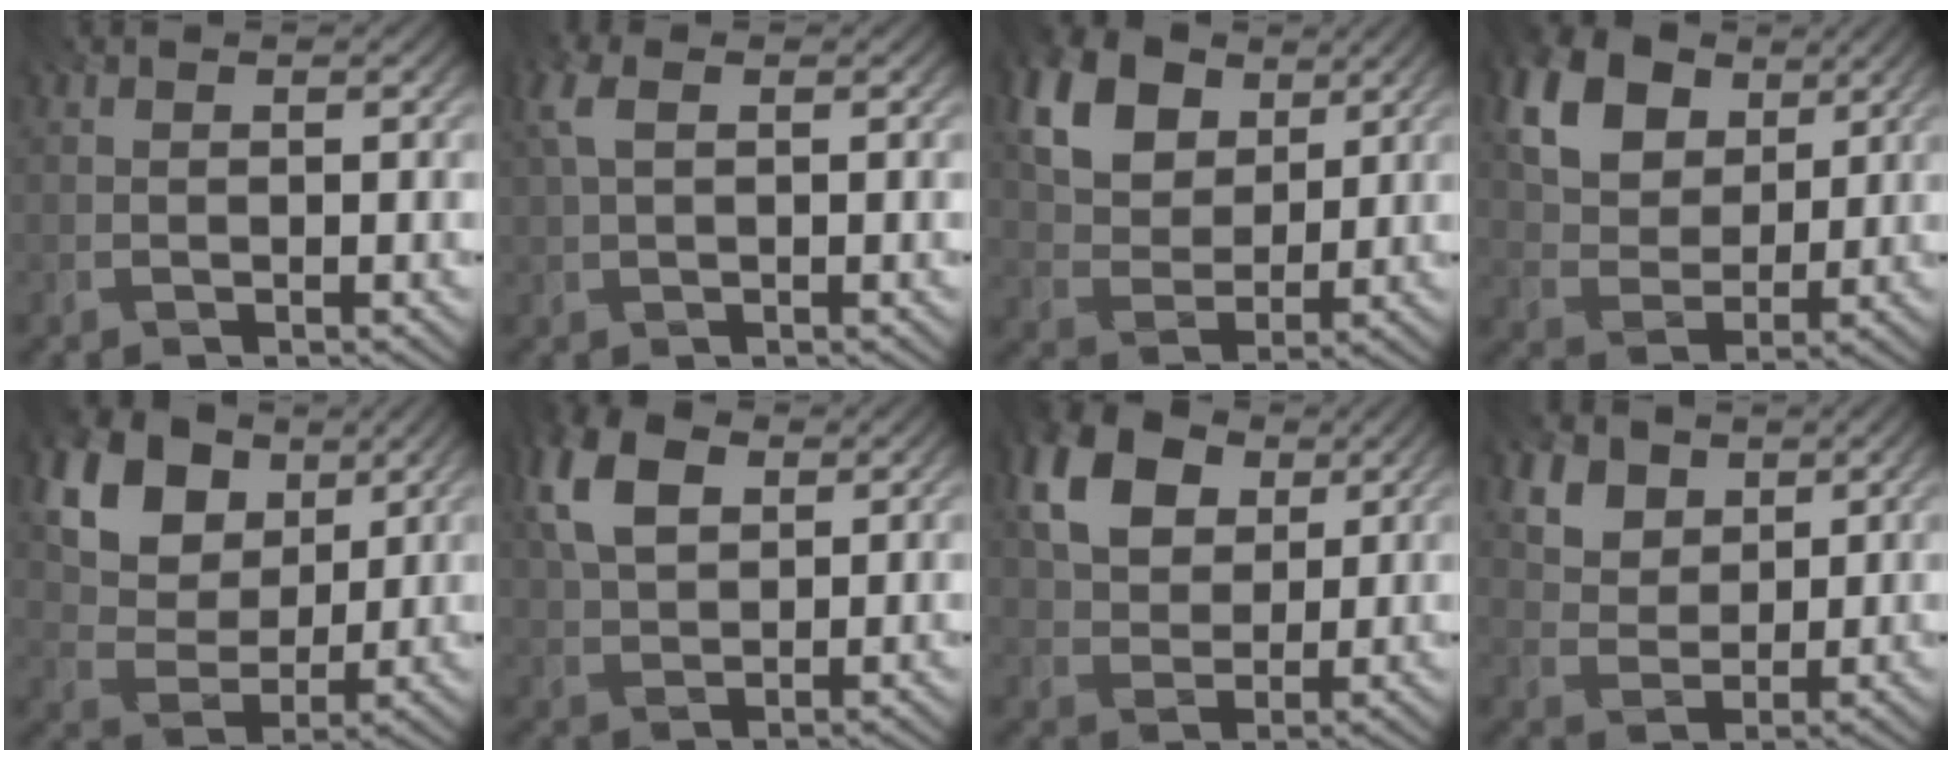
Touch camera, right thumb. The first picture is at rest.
{"total": 3.5, "force": [0.8, 1.6, 3.0], "torque": [-0.085, 0.011, 0.012]}
{"total": 14.1, "force": [6.8, 9.7, 7.7], "torque": [-0.209, 0.018, 0.132]}
{"total": 16.3, "force": [7.9, 11.4, 8.5], "torque": [-0.223, 0.033, 0.163]}
{"total": 15.7, "force": [7.2, 11.0, 8.5], "torque": [-0.212, 0.029, 0.152]}
{"total": 8.6, "force": [3.1, 5.2, 6.2], "torque": [-0.161, 0.018, 0.058]}
{"total": 11.8, "force": [5.1, 7.9, 7.1], "torque": [-0.158, 0.021, 0.075]}
{"total": 8.5, "force": [4.7, 5.8, 4.1], "torque": [-0.146, -0.013, 0.094]}